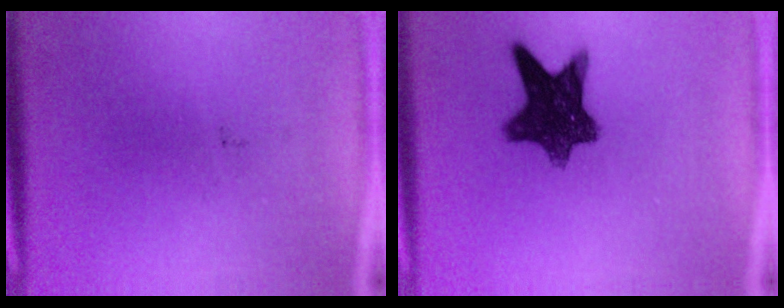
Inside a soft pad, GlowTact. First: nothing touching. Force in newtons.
{"total": 10.2}